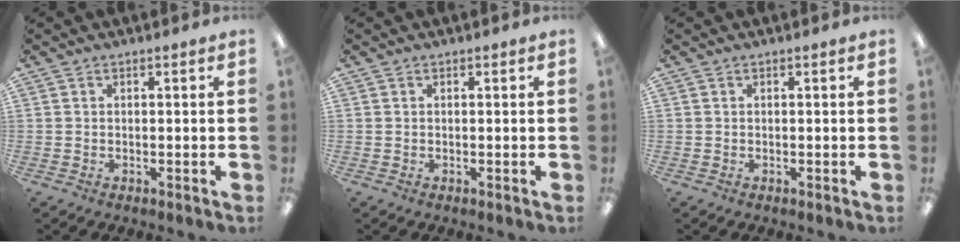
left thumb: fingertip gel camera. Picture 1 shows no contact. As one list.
[{"total": 0.0}, {"total": 0.0}]